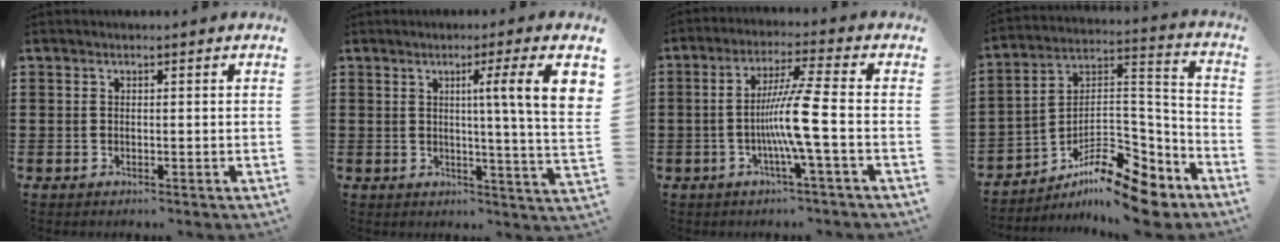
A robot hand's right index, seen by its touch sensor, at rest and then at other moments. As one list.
[{"total": 8.3, "force": [3.0, -0.9, 7.7], "torque": [-0.128, -0.019, 0.040]}, {"total": 8.1, "force": [-1.8, -0.9, 7.8], "torque": [-0.151, -0.016, -0.042]}, {"total": 13.3, "force": [-9.7, 4.2, 8.2], "torque": [-0.135, 0.033, -0.182]}]